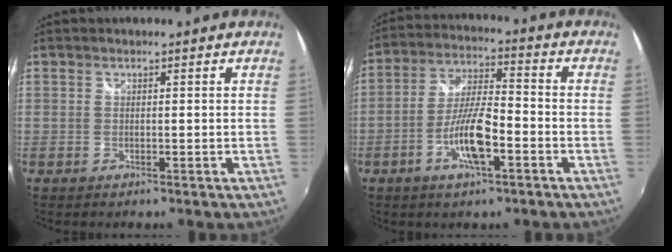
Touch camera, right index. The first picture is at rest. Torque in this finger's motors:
{"motor_torque": [1.61, -0.29, 0.81, 0.09]}